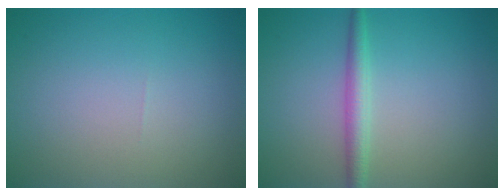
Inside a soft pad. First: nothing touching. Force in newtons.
{"total": 2.2, "press": 2.2, "slide": 0.0}